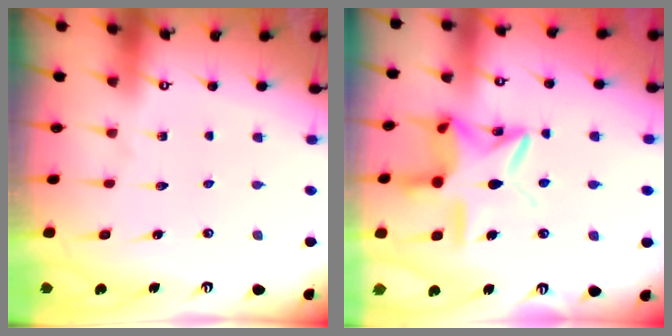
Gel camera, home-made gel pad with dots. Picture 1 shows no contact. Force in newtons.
{"total": 17.9, "press": 17.8, "slide": 1.3}